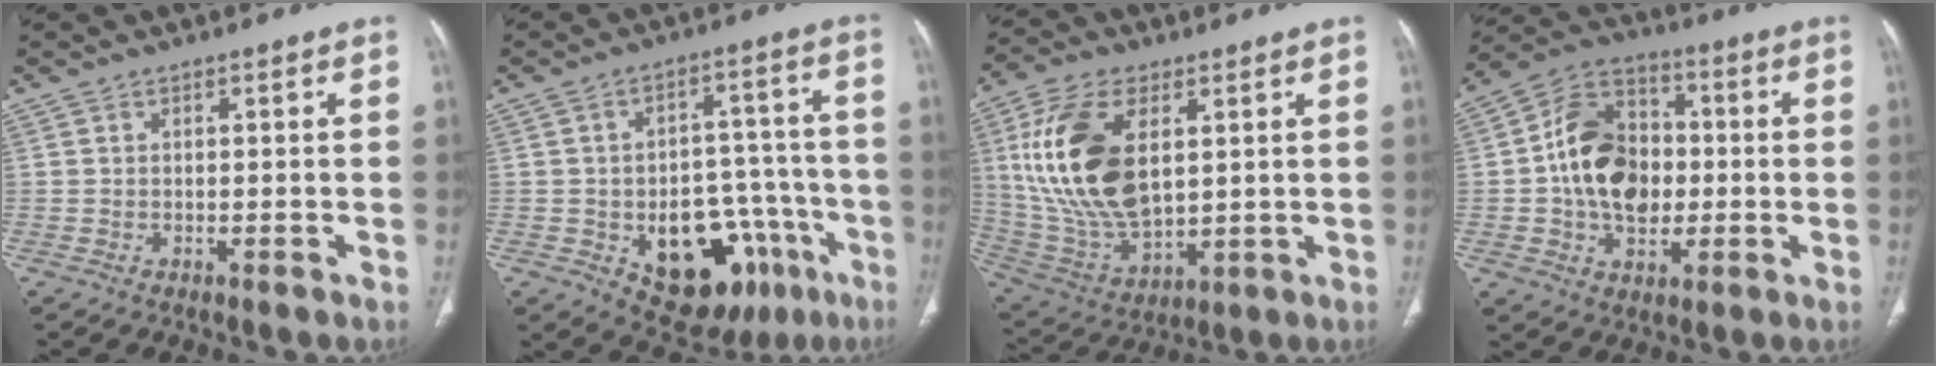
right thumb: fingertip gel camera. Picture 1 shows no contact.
{"total": 19.3, "force": [-7.8, 11.9, 13.0], "torque": [-0.135, 0.048, -0.092]}
{"total": 20.4, "force": [4.6, 11.2, 16.5], "torque": [-0.326, -0.020, 0.096]}
{"total": 15.9, "force": [-0.5, 11.6, 10.8], "torque": [-0.156, 0.026, -0.009]}